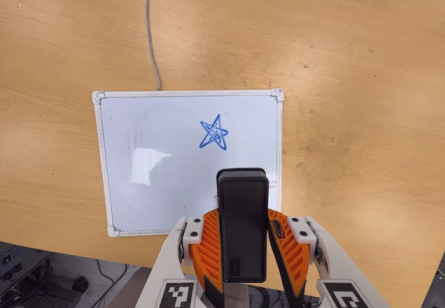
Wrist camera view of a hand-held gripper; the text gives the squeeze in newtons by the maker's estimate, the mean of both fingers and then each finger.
{"total": 4.4, "left": 3.5, "right": 5.2}